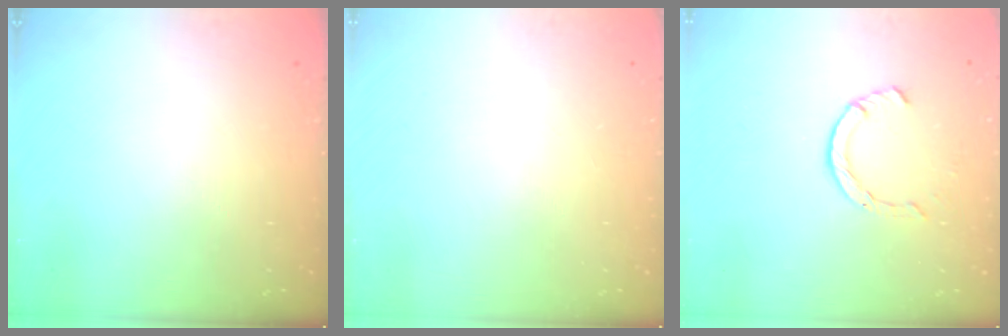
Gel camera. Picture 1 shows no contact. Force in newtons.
{"total": 0.0}
{"total": 2.4, "press": 2.4, "slide": 0.2}